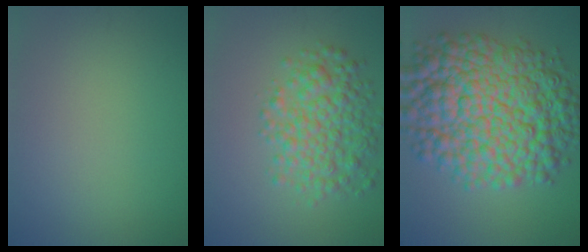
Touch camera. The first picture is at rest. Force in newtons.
{"total": 5.1, "press": 5.1, "slide": 0.1}
{"total": 14.3, "press": 14.3, "slide": 0.3}